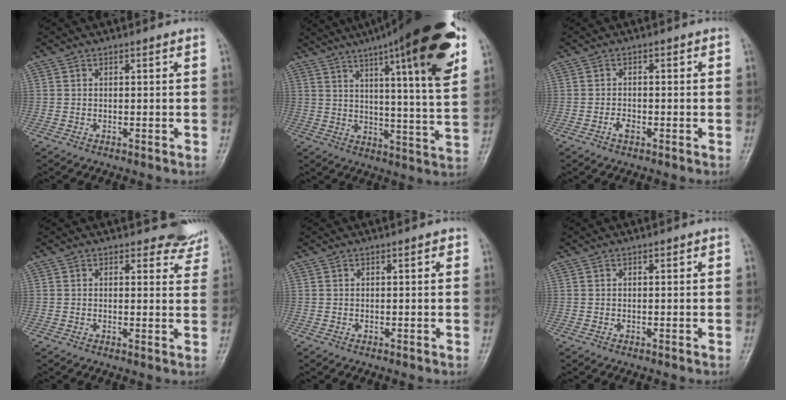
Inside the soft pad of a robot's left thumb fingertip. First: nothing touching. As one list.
[{"total": 26.3, "force": [14.8, 4.1, 21.3], "torque": [-0.303, -0.031, 0.205]}, {"total": 1.9, "force": [-1.2, 1.1, 1.0], "torque": [-0.014, 0.006, -0.022]}, {"total": 4.4, "force": [4.0, 1.7, -0.3], "torque": [0.035, -0.032, 0.030]}, {"total": 0.9, "force": [0.3, 0.3, 0.7], "torque": [-0.010, 0.002, 0.002]}, {"total": 0.0}]